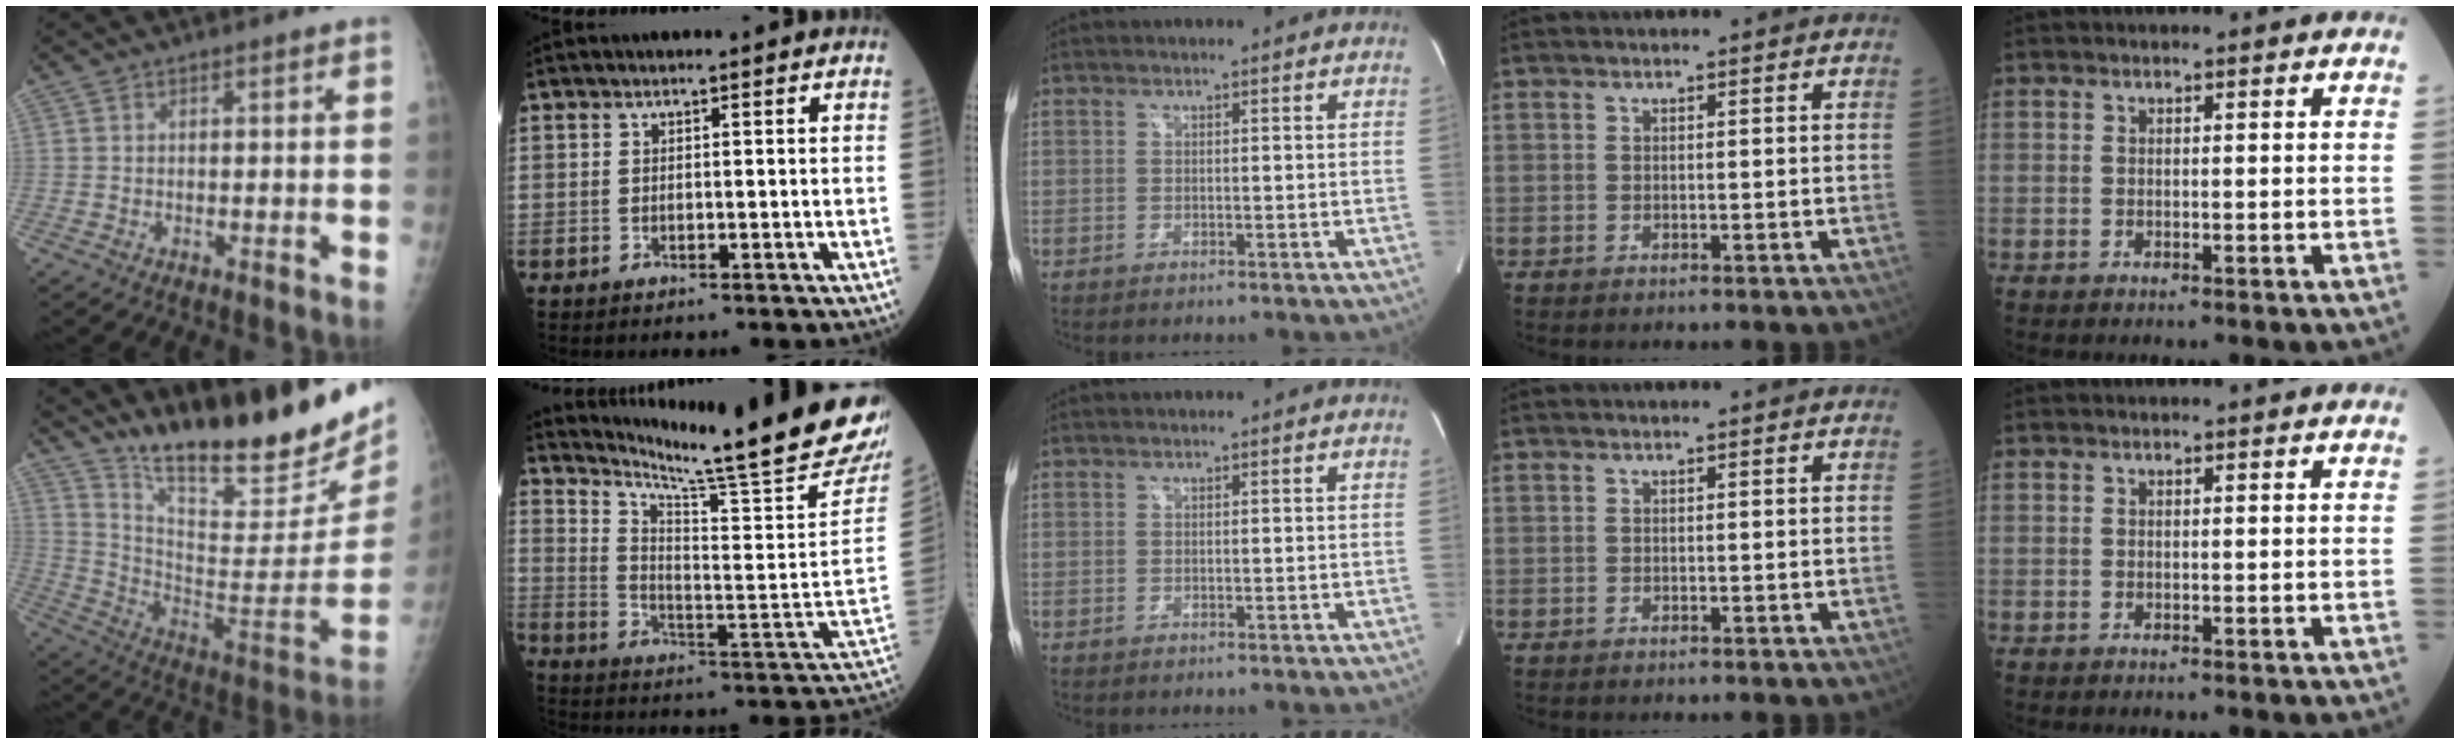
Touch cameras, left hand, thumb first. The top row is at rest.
{"thumb": {"total": 29.2, "force": [21.9, 7.1, 18.0], "torque": [-0.252, -0.118, 0.337]}, "index": {"total": 24.9, "force": [21.7, -2.3, 11.8], "torque": [-0.195, -0.125, 0.284]}}